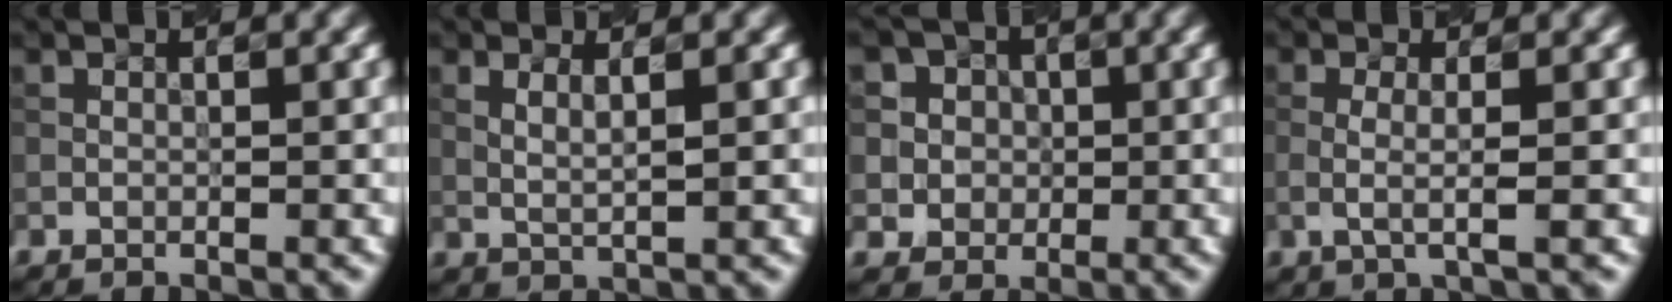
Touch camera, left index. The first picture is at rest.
{"total": 1.3, "force": [0.7, 0.3, 1.1], "torque": [-0.025, 0.003, 0.020]}
{"total": 5.6, "force": [2.3, 5.0, 1.0], "torque": [-0.023, 0.025, 0.029]}
{"total": 1.6, "force": [-0.2, 0.2, 1.6], "torque": [-0.038, -0.001, 0.002]}